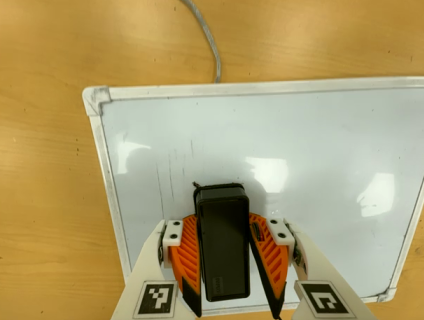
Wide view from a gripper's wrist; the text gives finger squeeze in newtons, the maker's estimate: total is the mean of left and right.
{"total": 16.1, "left": 16.7, "right": 15.4}